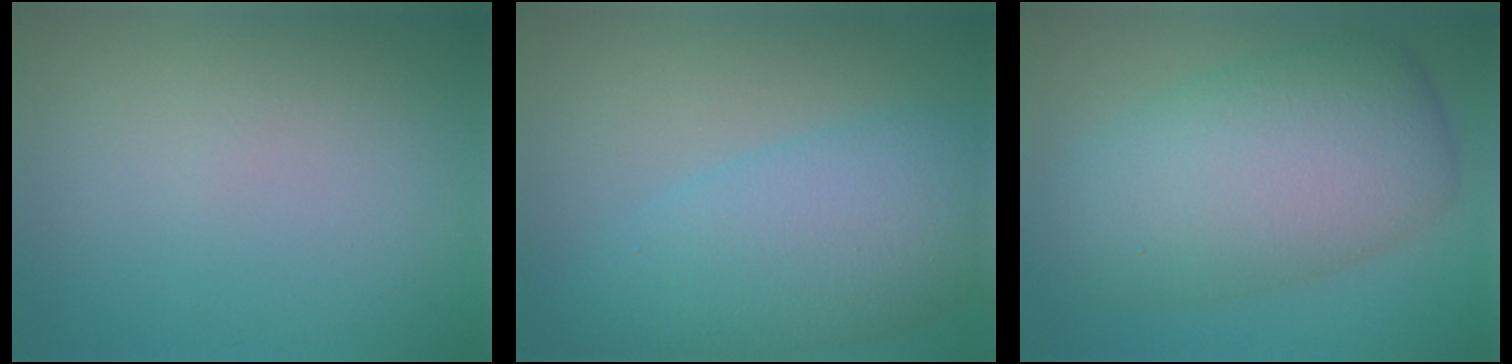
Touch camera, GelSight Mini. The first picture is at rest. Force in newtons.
{"total": 8.0, "press": 8.0, "slide": 0.1}
{"total": 9.6, "press": 9.6, "slide": 0.4}